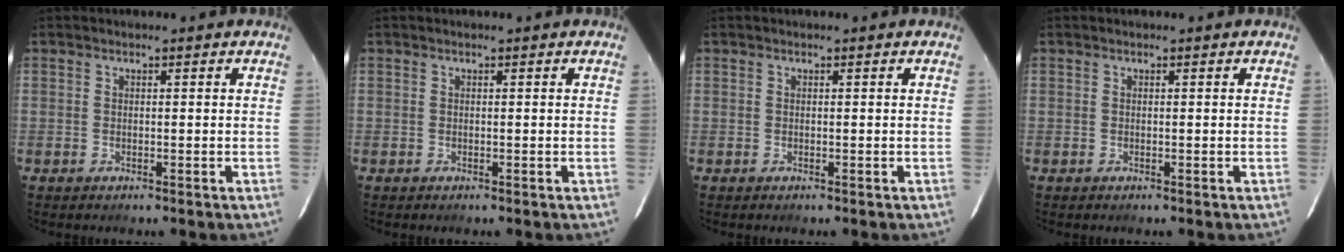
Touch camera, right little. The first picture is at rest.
{"total": 0.0}
{"total": 0.0}
{"total": 0.0}